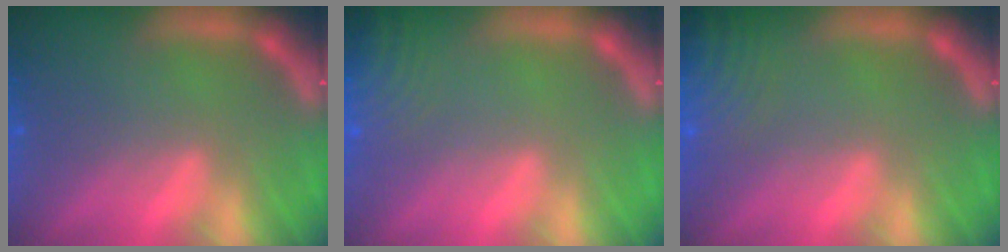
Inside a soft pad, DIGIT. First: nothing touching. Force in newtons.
{"total": 7.0}
{"total": 10.0}